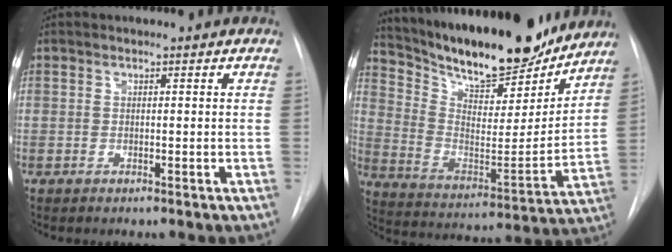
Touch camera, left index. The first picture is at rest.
{"total": 22.2, "force": [19.4, 5.0, 9.5], "torque": [-0.168, -0.025, 0.302]}